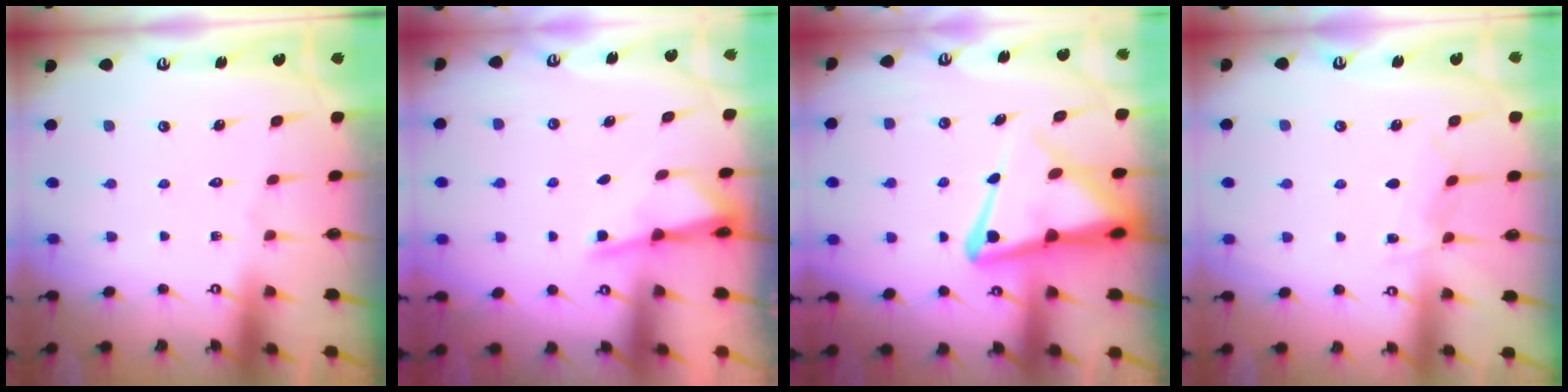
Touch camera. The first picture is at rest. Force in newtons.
{"total": 1.9, "press": 1.9, "slide": 0.3}
{"total": 11.1, "press": 11.0, "slide": 1.3}
{"total": 4.9, "press": 4.9, "slide": 0.5}